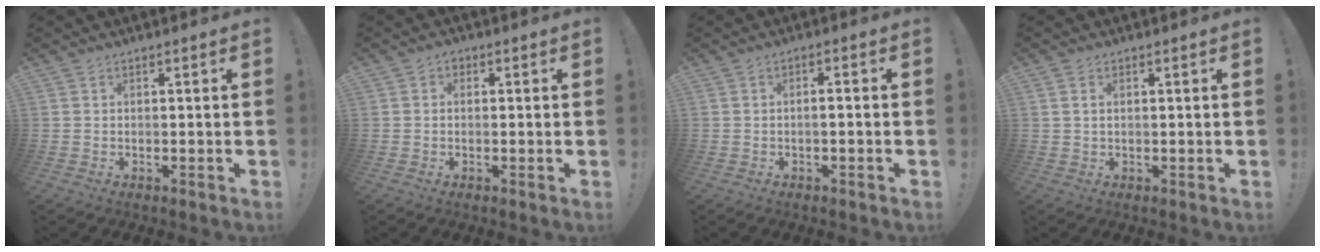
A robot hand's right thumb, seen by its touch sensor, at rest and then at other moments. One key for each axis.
{"total": 1.3, "fx": -0.1, "fy": 1.1, "fz": 0.6, "tx": -0.004, "ty": 0.002, "tz": -0.005}
{"total": 1.7, "fx": -1.1, "fy": -0.1, "fz": 1.3, "tx": -0.022, "ty": 0.003, "tz": -0.021}
{"total": 1.6, "fx": 0.7, "fy": 0.9, "fz": 1.2, "tx": -0.020, "ty": 0.001, "tz": 0.012}